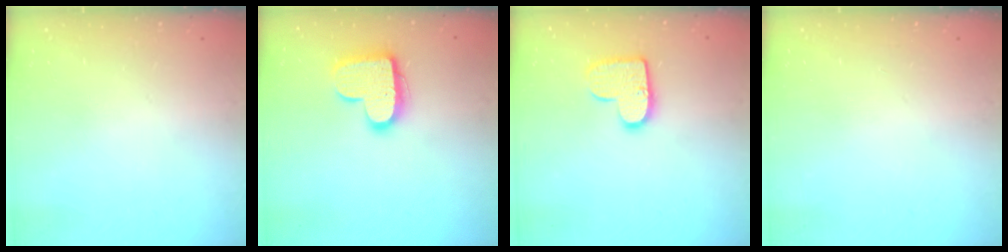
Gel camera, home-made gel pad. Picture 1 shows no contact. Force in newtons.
{"total": 15.5, "press": 15.4, "slide": 1.0}
{"total": 12.5, "press": 12.5, "slide": 0.7}
{"total": 0.0}